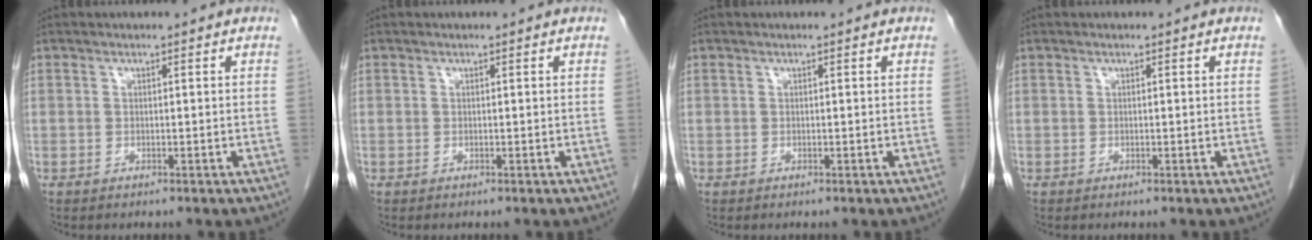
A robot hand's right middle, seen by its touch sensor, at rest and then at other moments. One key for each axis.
{"total": 0.0}
{"total": 0.0}
{"total": 0.0}